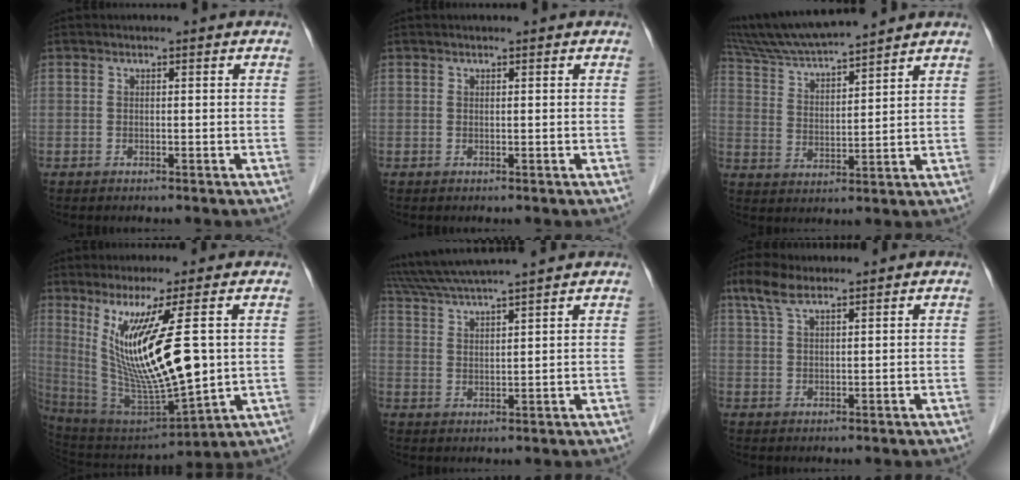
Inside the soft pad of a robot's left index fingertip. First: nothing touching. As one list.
[{"total": 0.0}, {"total": 11.9, "force": [10.9, -0.4, 4.7], "torque": [-0.091, 0.018, 0.201]}, {"total": 15.5, "force": [3.0, 1.4, 15.1], "torque": [-0.289, -0.027, 0.070]}, {"total": 11.6, "force": [10.3, -1.0, 5.3], "torque": [-0.100, 0.029, 0.168]}, {"total": 4.6, "force": [3.4, 1.2, 2.8], "torque": [-0.071, 0.022, 0.071]}]